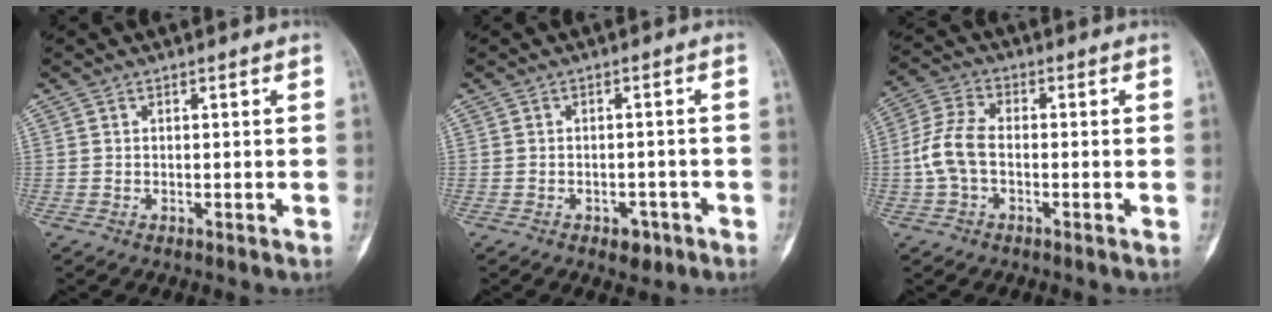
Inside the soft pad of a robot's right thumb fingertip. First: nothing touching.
{"total": 3.1, "force": [-1.8, 2.0, 1.6], "torque": [-0.008, 0.012, -0.017]}
{"total": 7.4, "force": [-1.1, 4.3, 5.9], "torque": [-0.139, 0.022, -0.026]}